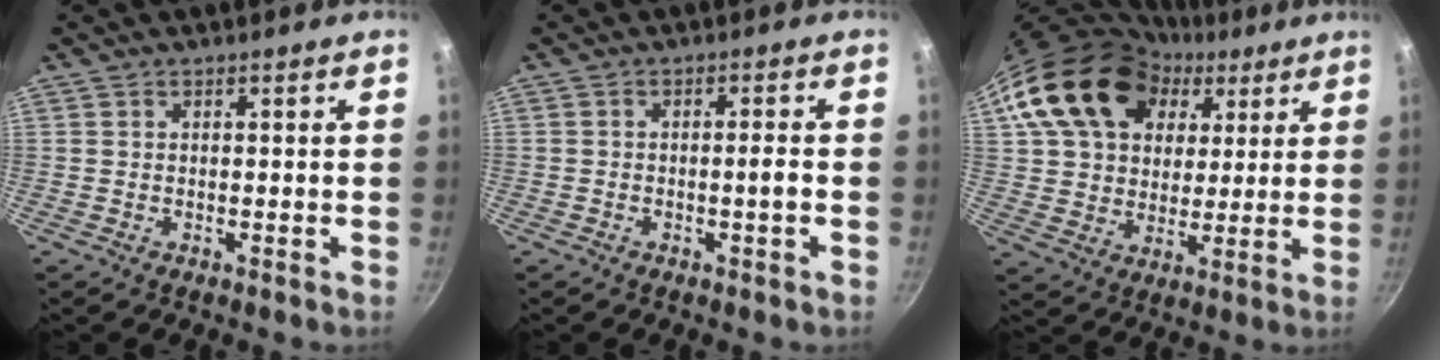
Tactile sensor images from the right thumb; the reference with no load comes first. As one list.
[{"total": 2.3, "force": [-0.8, 0.3, 2.1], "torque": [-0.033, 0.013, -0.011]}, {"total": 20.5, "force": [8.3, 15.3, 10.9], "torque": [-0.169, 0.008, 0.143]}]